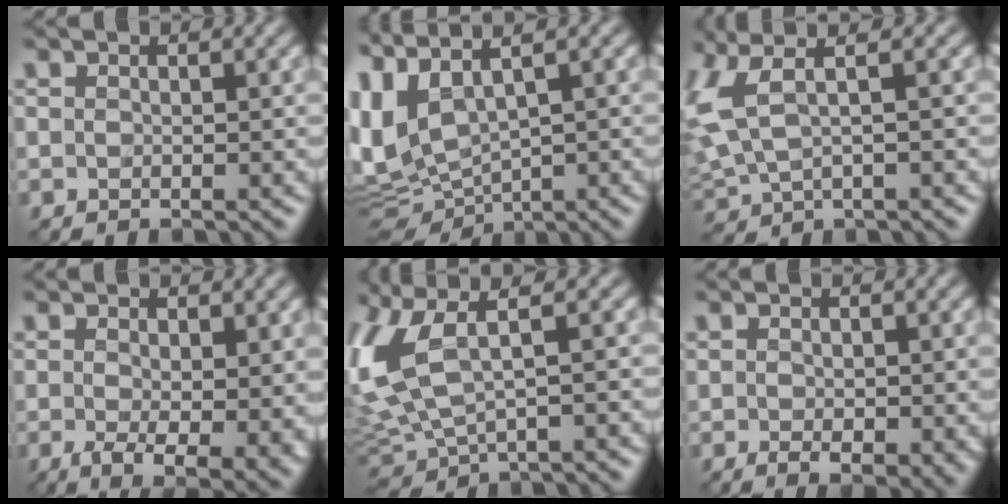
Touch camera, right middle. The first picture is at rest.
{"total": 7.1, "force": [0.7, 3.5, 6.2], "torque": [-0.155, -0.006, 0.026]}
{"total": 4.4, "force": [1.2, 1.9, 3.8], "torque": [-0.114, 0.009, 0.027]}
{"total": 6.6, "force": [-0.4, 2.5, 6.1], "torque": [-0.093, -0.018, 0.005]}
{"total": 7.7, "force": [1.7, 3.5, 6.7], "torque": [-0.177, 0.005, 0.034]}
{"total": 2.6, "force": [-0.1, 1.1, 2.4], "torque": [-0.038, -0.005, 0.006]}